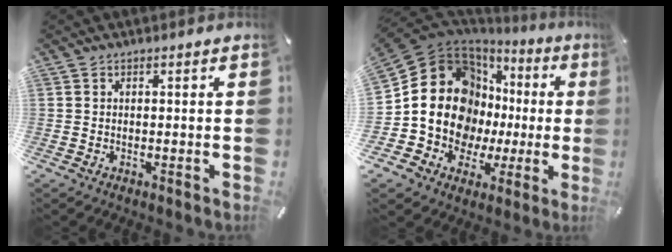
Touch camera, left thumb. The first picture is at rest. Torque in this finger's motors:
{"motor_torque": [2.17, 2.32, 1.30, 0.66, 0.26]}